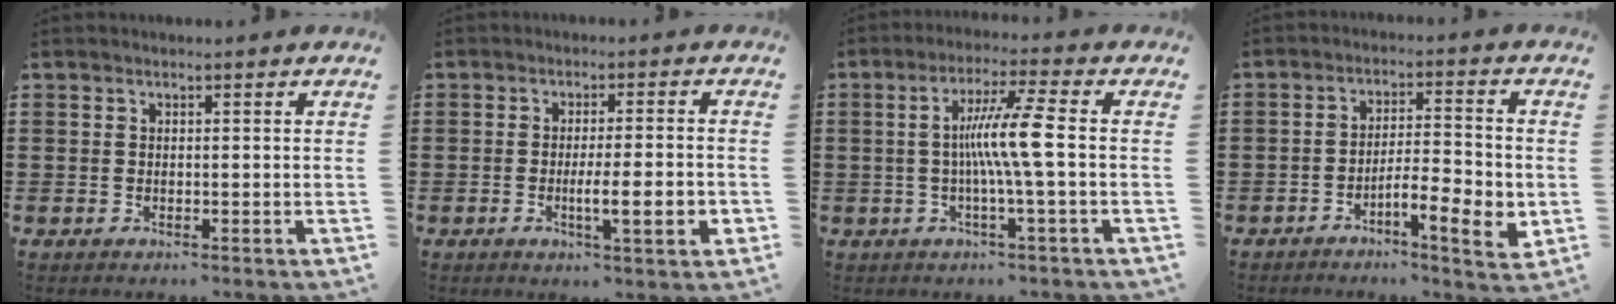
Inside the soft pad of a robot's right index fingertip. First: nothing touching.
{"total": 6.7, "force": [-1.6, 0.9, 6.5], "torque": [-0.103, -0.005, -0.026]}
{"total": 8.0, "force": [-0.4, -0.5, 8.0], "torque": [-0.147, -0.001, -0.018]}
{"total": 7.0, "force": [-3.0, 1.5, 6.2], "torque": [-0.091, -0.003, -0.051]}